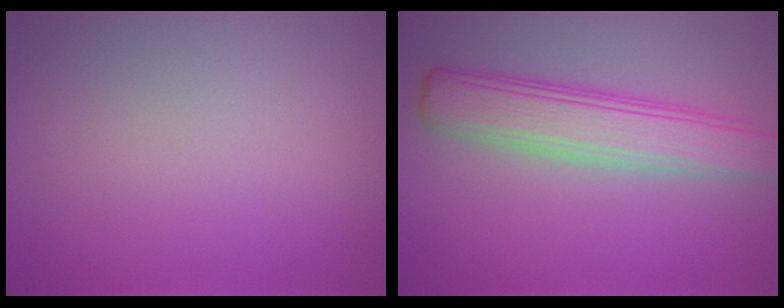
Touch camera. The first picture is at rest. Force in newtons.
{"total": 5.5, "press": 5.5, "slide": 0.1}